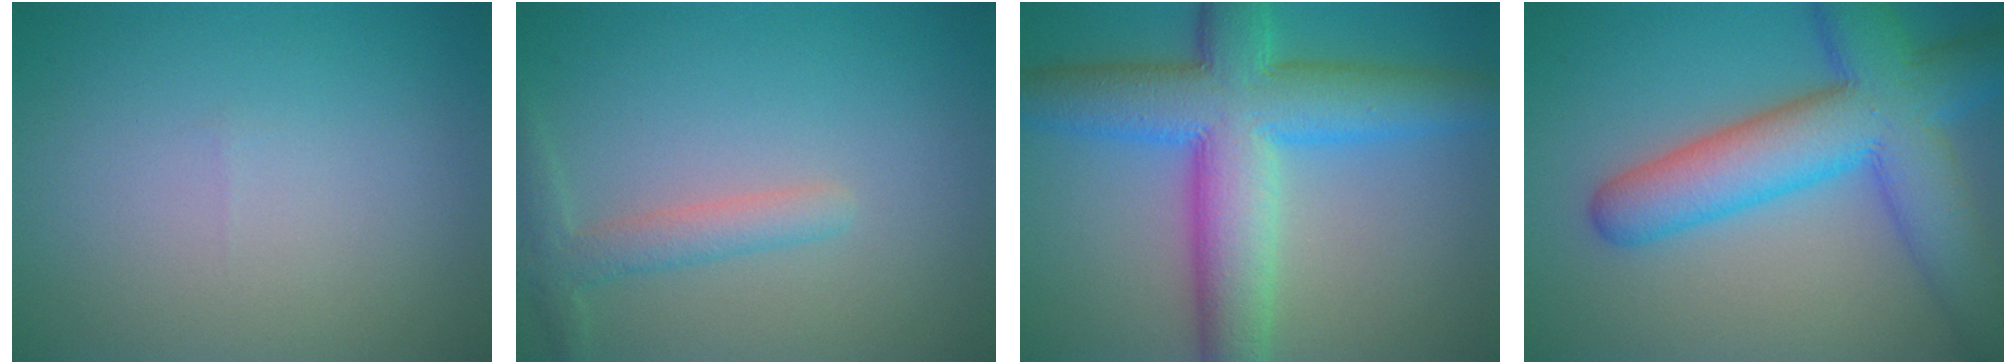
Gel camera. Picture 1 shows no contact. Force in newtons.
{"total": 2.4, "press": 2.4, "slide": 0.1}
{"total": 10.6, "press": 10.6, "slide": 0.2}
{"total": 10.1, "press": 10.0, "slide": 0.5}